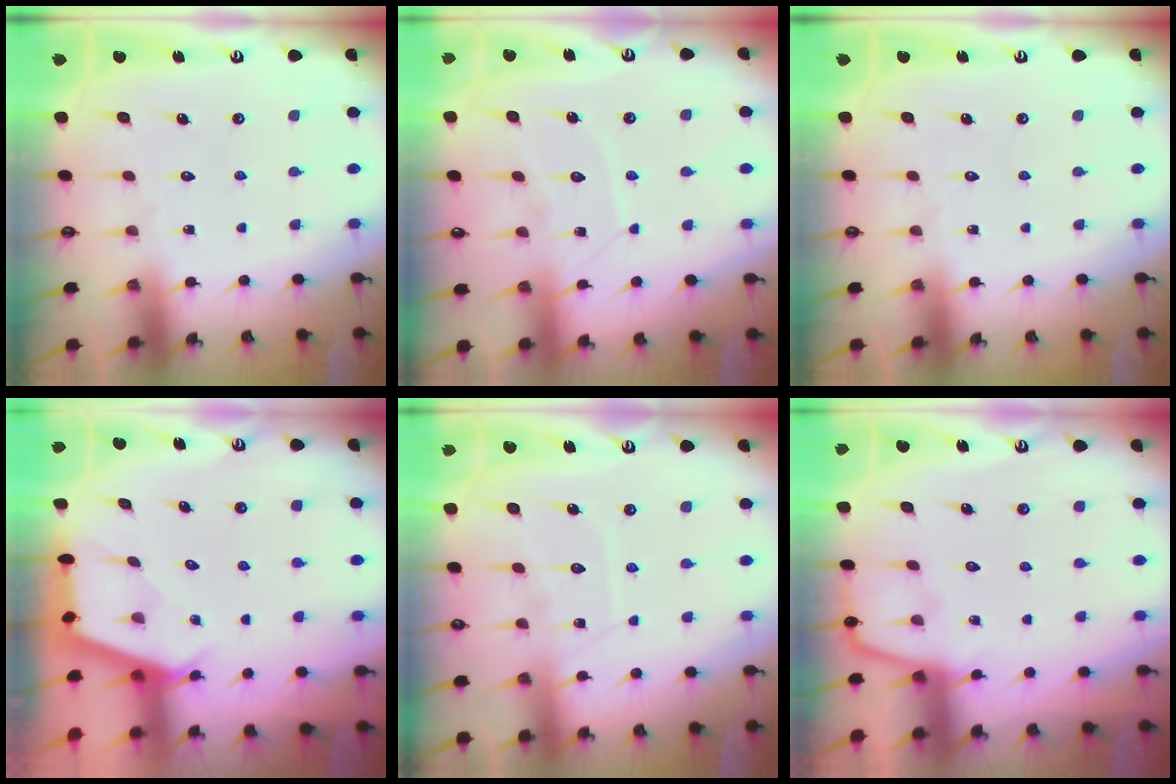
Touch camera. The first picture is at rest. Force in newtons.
{"total": 7.8, "press": 7.7, "slide": 0.6}
{"total": 0.0}
{"total": 2.5, "press": 2.5, "slide": 0.3}
{"total": 8.0, "press": 8.0, "slide": 0.9}
{"total": 3.0, "press": 3.0, "slide": 0.3}